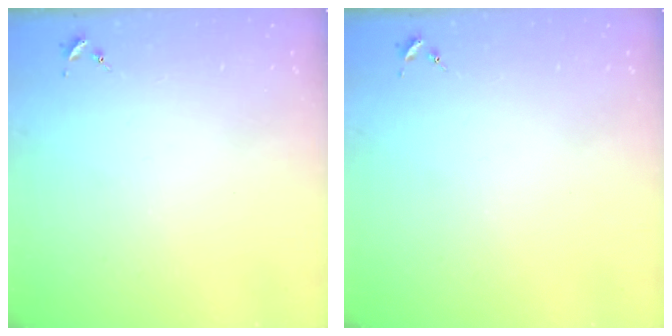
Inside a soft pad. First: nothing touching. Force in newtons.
{"total": 0.0}